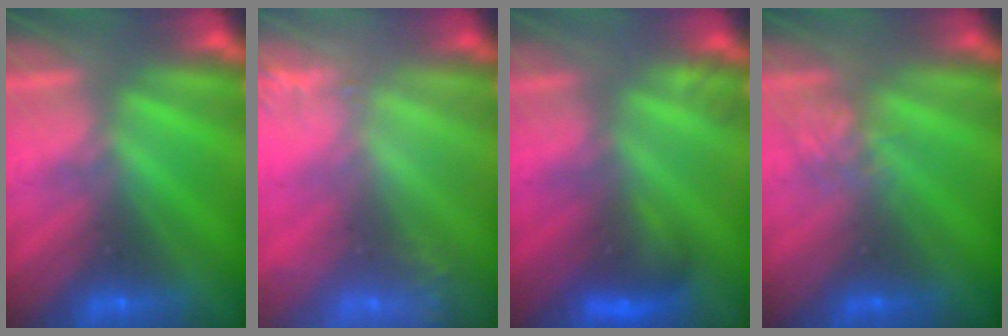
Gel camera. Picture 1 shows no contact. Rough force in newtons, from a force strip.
{"total": 2.5}
{"total": 2.9}
{"total": 2.1}